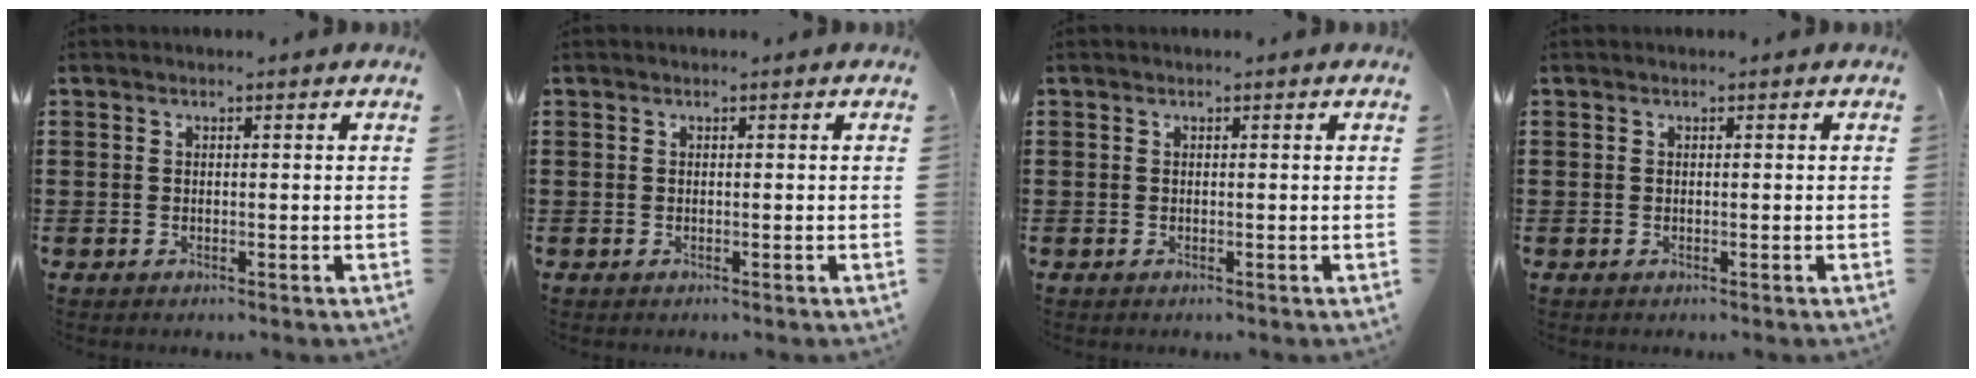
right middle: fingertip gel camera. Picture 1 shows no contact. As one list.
[{"total": 0.0}, {"total": 0.0}, {"total": 0.0}]